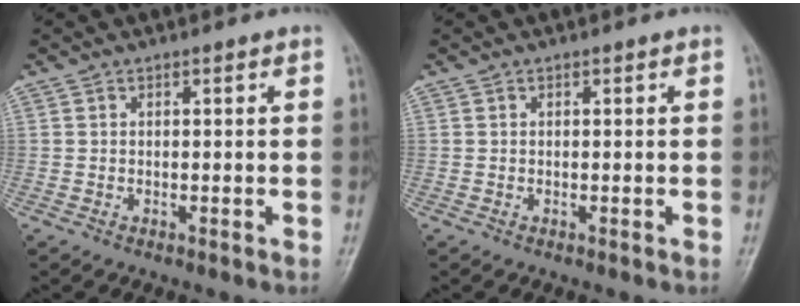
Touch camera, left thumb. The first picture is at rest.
{"total": 0.0}